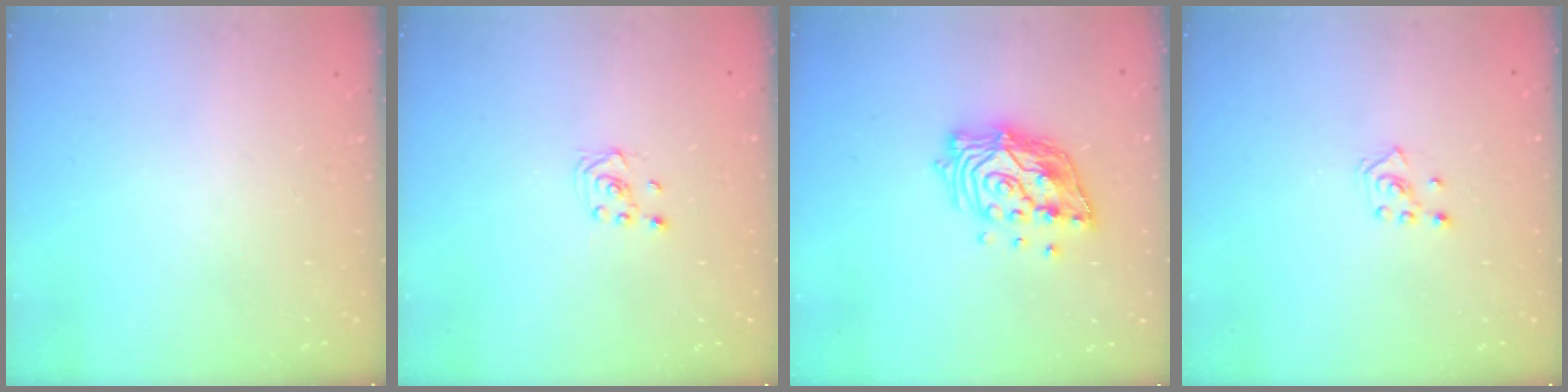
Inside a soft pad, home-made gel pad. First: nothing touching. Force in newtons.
{"total": 1.9, "press": 1.7, "slide": 0.8}
{"total": 14.3, "press": 14.1, "slide": 2.0}
{"total": 2.8, "press": 2.7, "slide": 0.7}